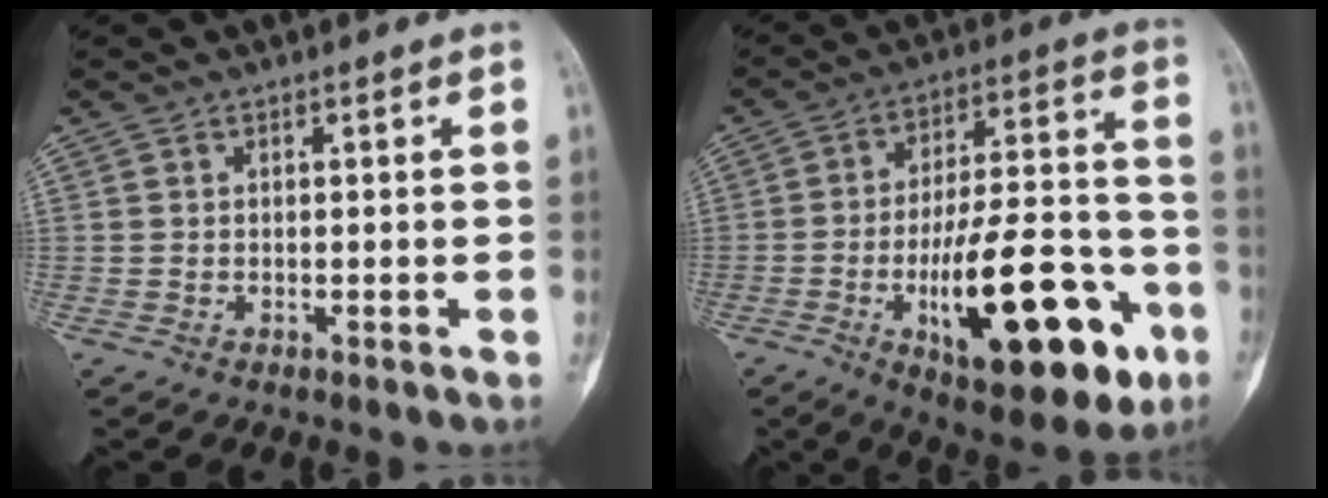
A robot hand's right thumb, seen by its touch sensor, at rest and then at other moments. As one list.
[{"total": 25.6, "force": [-9.5, 9.6, 21.7], "torque": [-0.310, 0.039, -0.132]}]